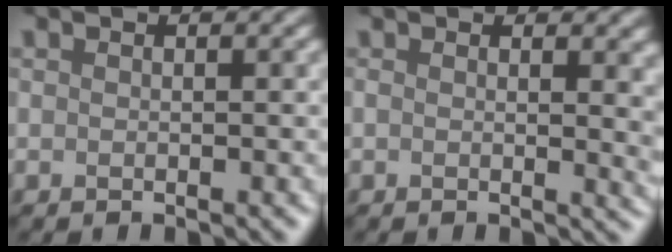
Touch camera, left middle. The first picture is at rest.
{"total": 3.6, "force": [0.9, 1.3, 3.2], "torque": [-0.021, 0.023, 0.004]}